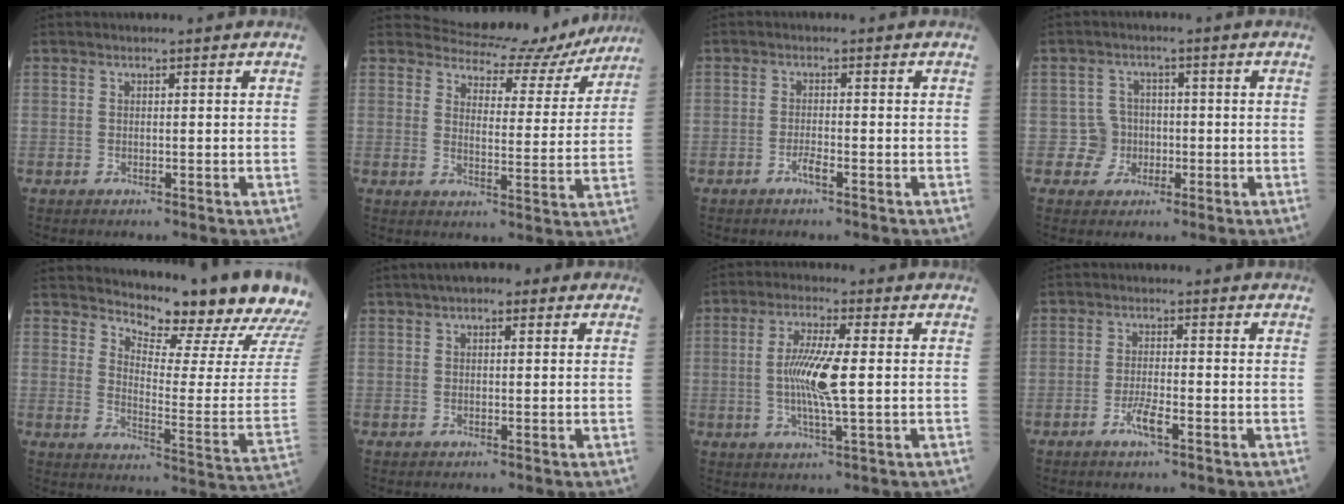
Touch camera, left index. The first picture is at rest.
{"total": 11.6, "force": [11.0, 3.2, 1.6], "torque": [-0.015, -0.009, 0.141]}
{"total": 1.6, "force": [-1.1, 0.1, 1.2], "torque": [-0.025, 0.001, -0.018]}
{"total": 3.7, "force": [-1.0, 3.6, -0.1], "torque": [0.009, 0.012, -0.014]}
{"total": 18.5, "force": [17.2, 1.3, 6.8], "torque": [-0.102, -0.100, 0.209]}
{"total": 4.1, "force": [2.2, 2.0, 2.8], "torque": [-0.046, 0.029, 0.031]}
{"total": 8.4, "force": [-0.1, 0.6, 8.3], "torque": [-0.172, -0.004, -0.003]}
{"total": 3.2, "force": [-1.8, 0.4, 2.7], "torque": [-0.057, -0.001, -0.031]}